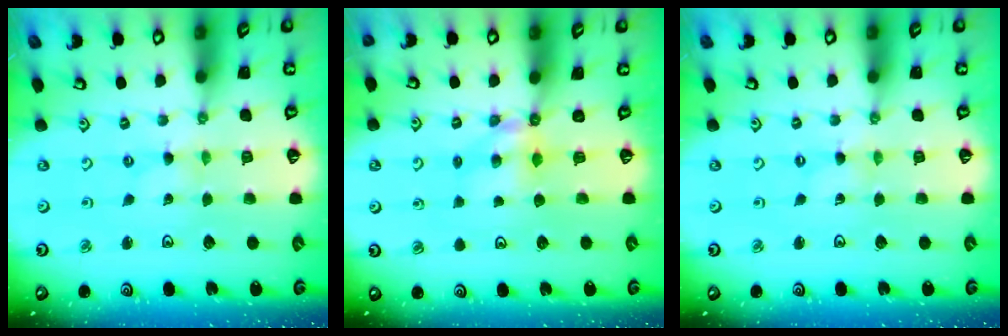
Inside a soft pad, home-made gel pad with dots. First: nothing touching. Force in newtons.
{"total": 5.4, "press": 5.4, "slide": 0.2}
{"total": 0.0}